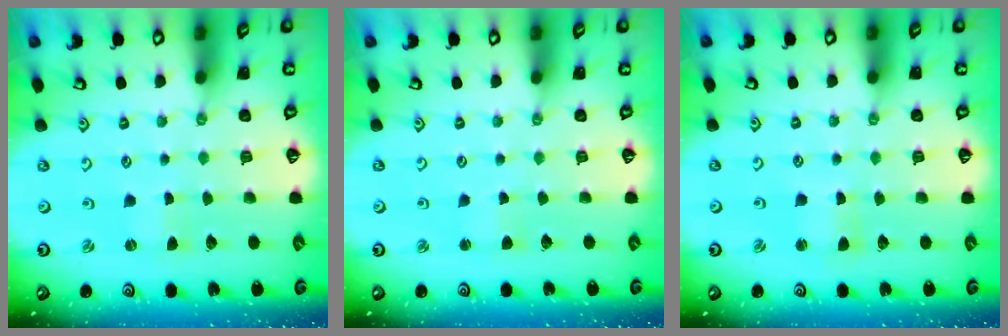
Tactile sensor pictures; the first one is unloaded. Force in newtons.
{"total": 1.9, "press": 1.9, "slide": 0.2}
{"total": 1.7, "press": 1.6, "slide": 0.4}